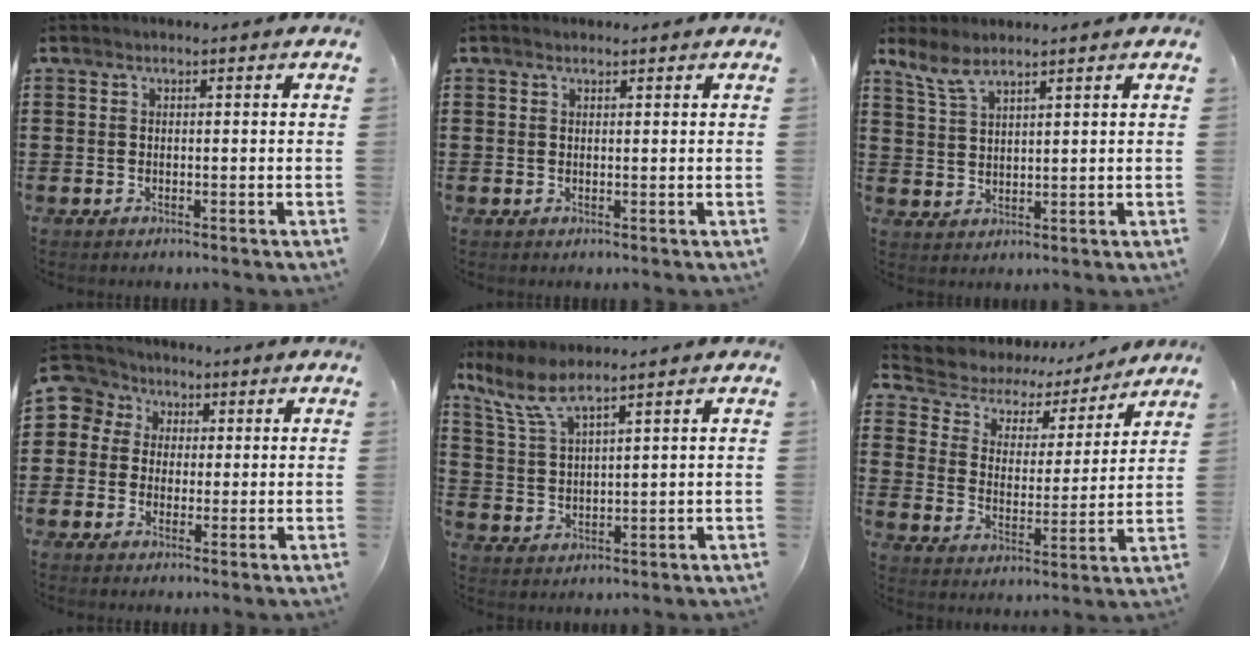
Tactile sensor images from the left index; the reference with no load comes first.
{"total": 0.7, "force": [0.5, 0.4, 0.1], "torque": [-0.003, 0.003, 0.011]}
{"total": 4.7, "force": [3.8, 1.1, 2.5], "torque": [-0.060, -0.005, 0.071]}
{"total": 4.2, "force": [0.2, 4.2, 0.0], "torque": [-0.027, 0.008, -0.004]}
{"total": 6.2, "force": [5.0, 0.8, 3.5], "torque": [-0.083, -0.012, 0.092]}
{"total": 4.5, "force": [3.6, 2.5, 1.1], "torque": [-0.048, -0.023, 0.054]}